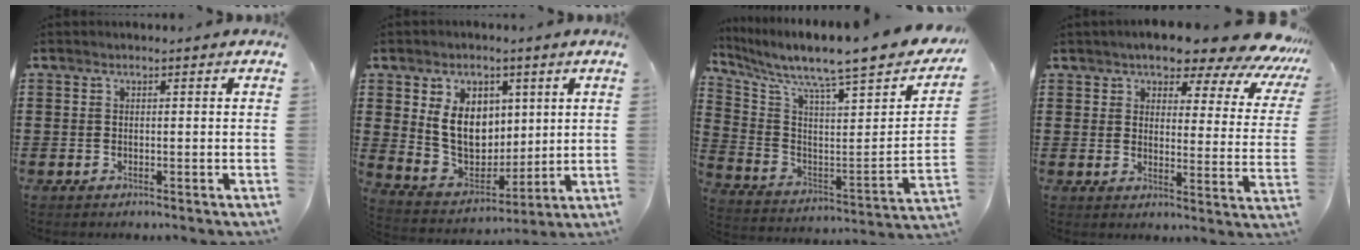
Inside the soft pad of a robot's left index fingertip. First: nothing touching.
{"total": 9.8, "force": [2.9, 7.4, 5.7], "torque": [-0.129, 0.004, 0.055]}
{"total": 8.0, "force": [6.9, 0.2, 4.0], "torque": [-0.089, -0.074, 0.099]}
{"total": 8.7, "force": [7.7, 1.3, 3.9], "torque": [-0.084, -0.051, 0.130]}